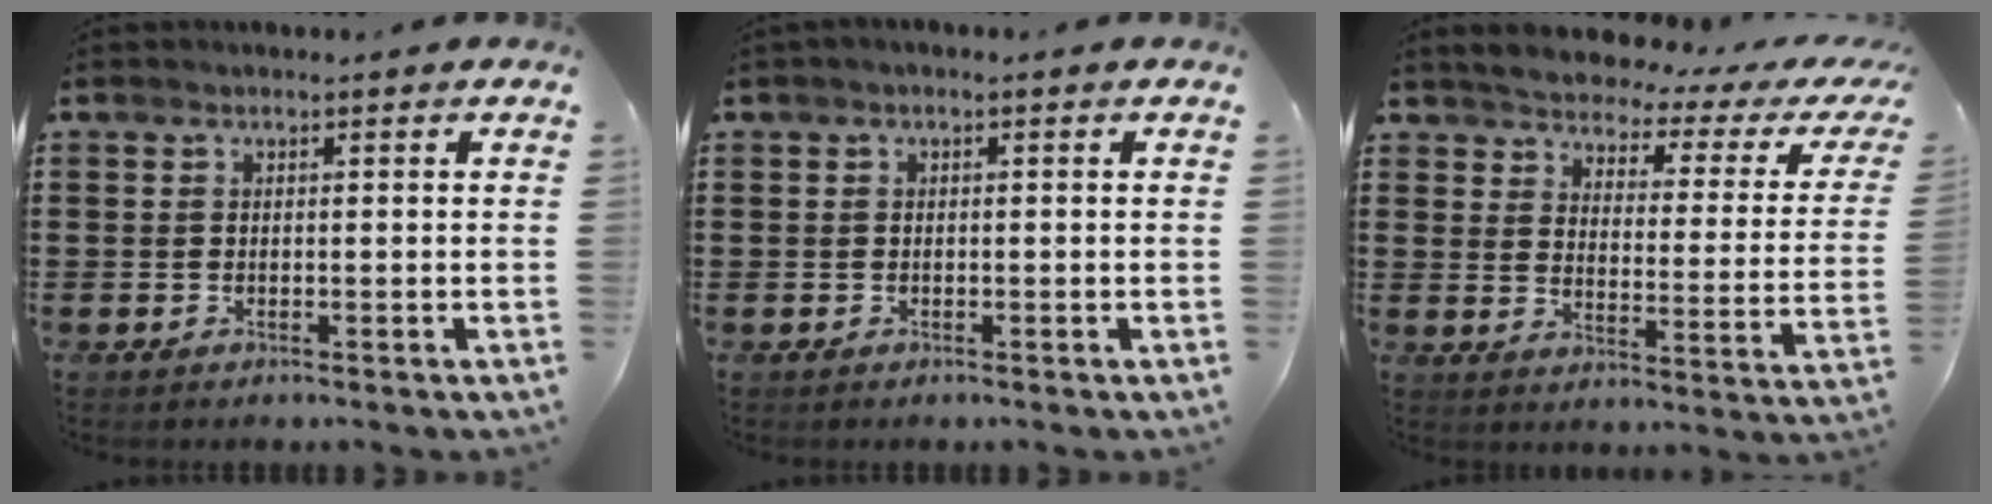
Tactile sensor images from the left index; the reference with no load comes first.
{"total": 0.6, "force": [-0.4, -0.1, 0.5], "torque": [-0.007, -0.005, -0.006]}
{"total": 2.6, "force": [2.5, -0.1, 0.6], "torque": [-0.034, -0.032, 0.033]}